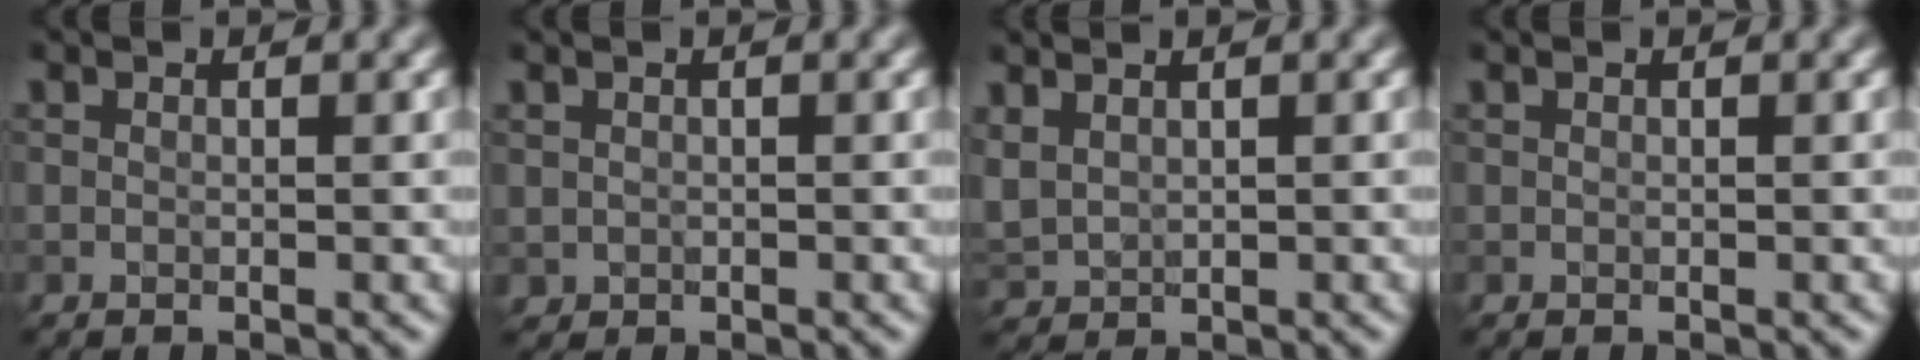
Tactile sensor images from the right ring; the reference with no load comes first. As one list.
[{"total": 0.6, "force": [0.2, 0.5, 0.1], "torque": [0.001, -0.002, 0.005]}, {"total": 2.2, "force": [1.3, 1.3, 1.2], "torque": [-0.033, 0.004, 0.037]}, {"total": 0.0}]